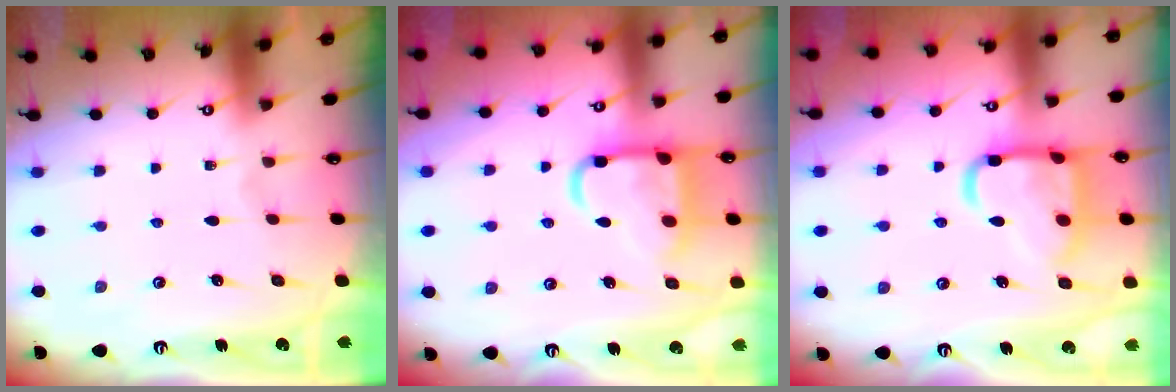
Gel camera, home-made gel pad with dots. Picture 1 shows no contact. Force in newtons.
{"total": 12.5, "press": 12.5, "slide": 1.2}
{"total": 16.9, "press": 16.9, "slide": 1.5}